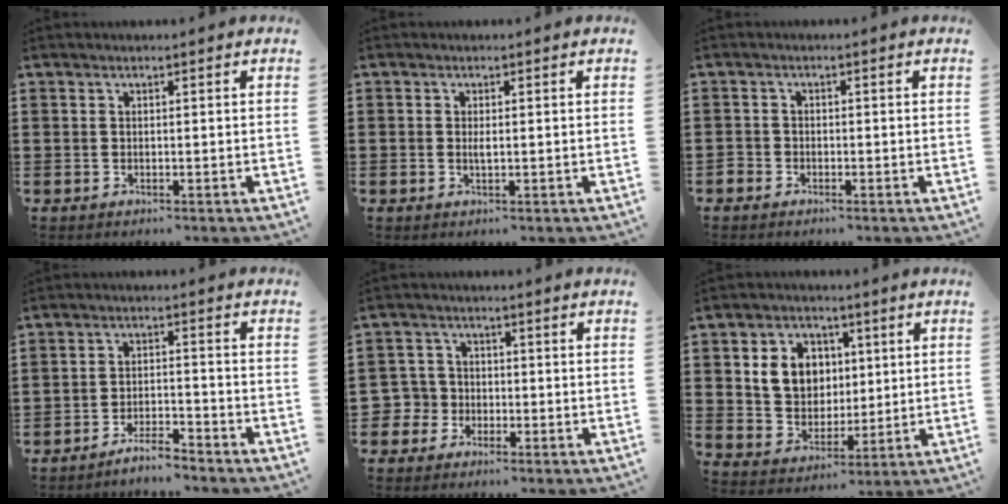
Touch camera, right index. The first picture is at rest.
{"total": 1.1, "force": [-0.1, 0.4, 1.1], "torque": [-0.021, 0.000, -0.001]}
{"total": 1.4, "force": [-1.1, 0.8, 0.0], "torque": [-0.004, 0.004, -0.026]}
{"total": 3.8, "force": [-3.8, 0.1, 0.8], "torque": [-0.016, 0.006, -0.076]}
{"total": 3.7, "force": [-1.8, 3.1, 0.6], "torque": [-0.040, 0.001, -0.044]}
{"total": 7.5, "force": [2.0, 6.5, 3.3], "torque": [-0.077, 0.017, 0.032]}